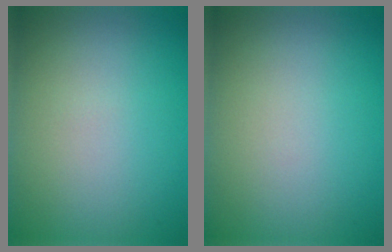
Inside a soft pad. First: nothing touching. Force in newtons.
{"total": 0.0}